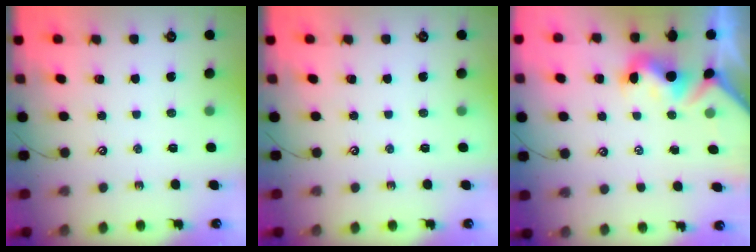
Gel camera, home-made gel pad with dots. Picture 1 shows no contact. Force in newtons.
{"total": 0.0}
{"total": 2.2, "press": 2.2, "slide": 0.5}